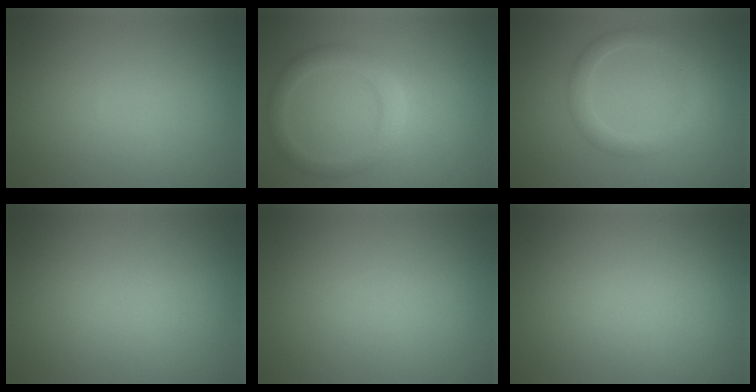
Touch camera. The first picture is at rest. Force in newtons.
{"total": 3.0, "press": 3.0, "slide": 0.2}
{"total": 2.4, "press": 2.4, "slide": 0.2}
{"total": 0.0}
{"total": 0.0}
{"total": 0.0}